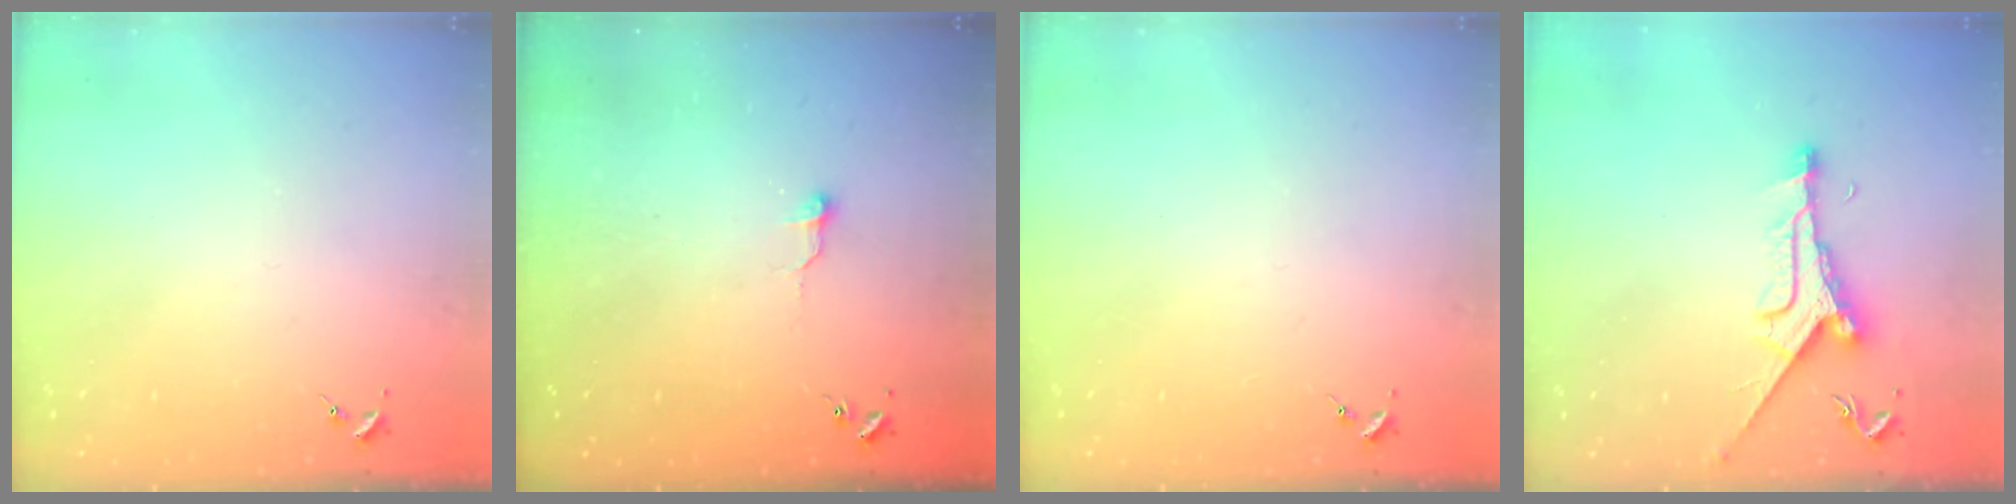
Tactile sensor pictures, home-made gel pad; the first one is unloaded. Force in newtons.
{"total": 5.7, "press": 5.7, "slide": 0.4}
{"total": 0.0}
{"total": 9.5, "press": 9.5, "slide": 0.6}